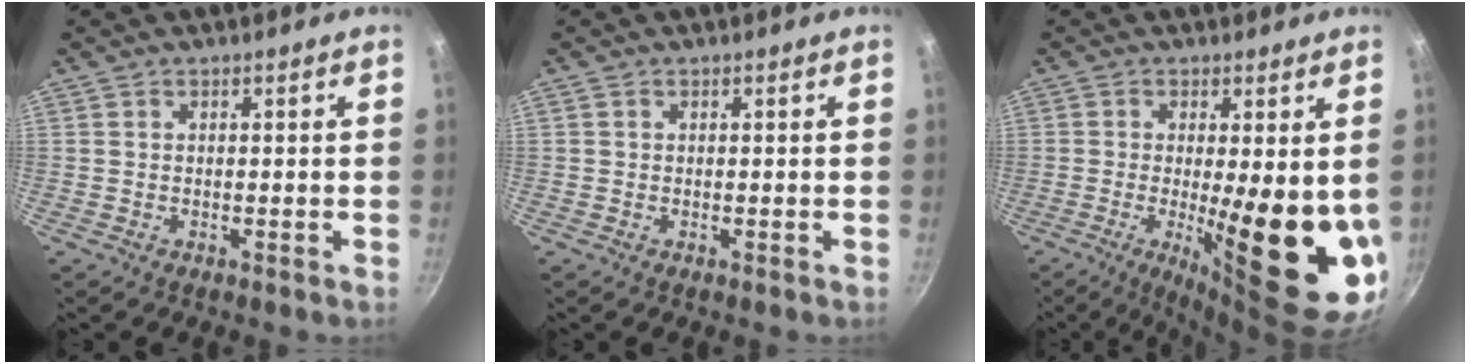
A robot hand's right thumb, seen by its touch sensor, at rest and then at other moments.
{"total": 0.0}
{"total": 18.1, "force": [-1.4, 5.2, 17.2], "torque": [-0.221, -0.035, -0.009]}